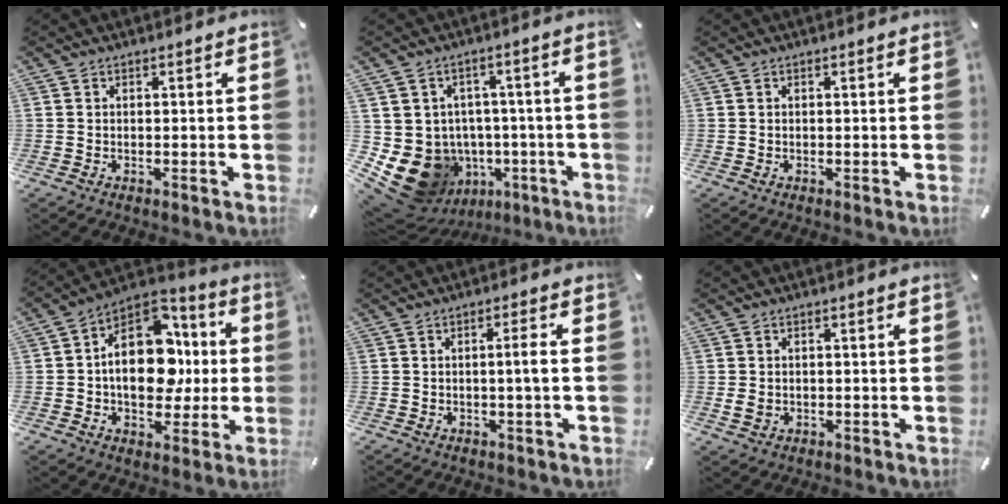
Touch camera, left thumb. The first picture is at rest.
{"total": 12.7, "force": [-3.7, 11.1, 4.9], "torque": [-0.098, -0.003, -0.044]}
{"total": 0.0}
{"total": 19.3, "force": [1.3, 13.6, 13.6], "torque": [-0.209, -0.010, 0.023]}
{"total": 4.0, "force": [-0.2, 0.2, 4.0], "torque": [-0.073, -0.002, -0.007]}
{"total": 2.5, "force": [-0.3, 2.0, 1.4], "torque": [-0.033, 0.001, -0.008]}